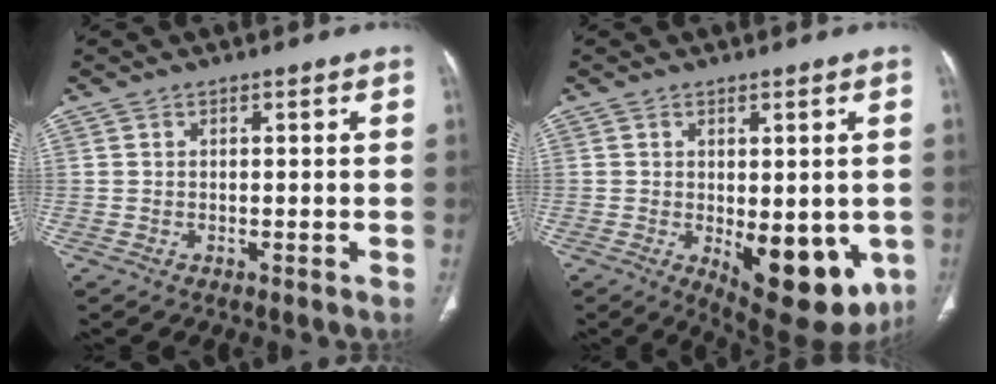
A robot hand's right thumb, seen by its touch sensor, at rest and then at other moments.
{"total": 14.5, "force": [-3.6, 6.6, 12.4], "torque": [-0.132, -0.021, -0.028]}